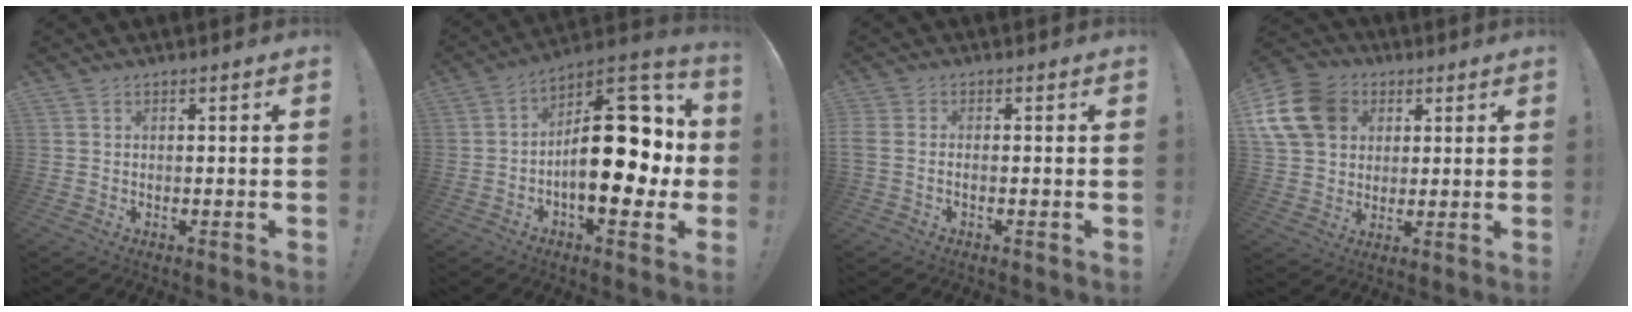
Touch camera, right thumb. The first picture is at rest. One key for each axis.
{"total": 24.5, "fx": -0.6, "fy": 12.6, "fz": 21.0, "tx": -0.292, "ty": 0.006, "tz": 0.000}
{"total": 2.3, "fx": -0.9, "fy": 1.0, "fz": 1.9, "tx": -0.043, "ty": 0.002, "tz": -0.015}
{"total": 15.8, "fx": 4.9, "fy": 12.7, "fz": 8.1, "tx": -0.147, "ty": -0.013, "tz": 0.102}